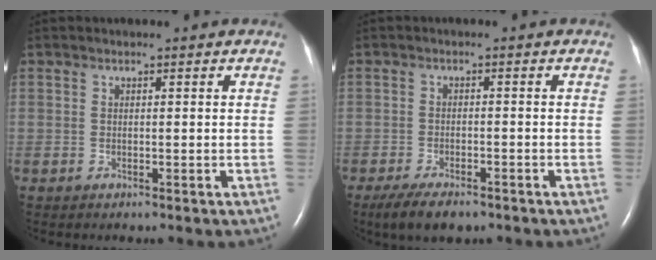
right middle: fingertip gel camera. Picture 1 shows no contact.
{"total": 6.0, "force": [-4.5, 2.0, 3.5], "torque": [-0.063, -0.009, -0.069]}